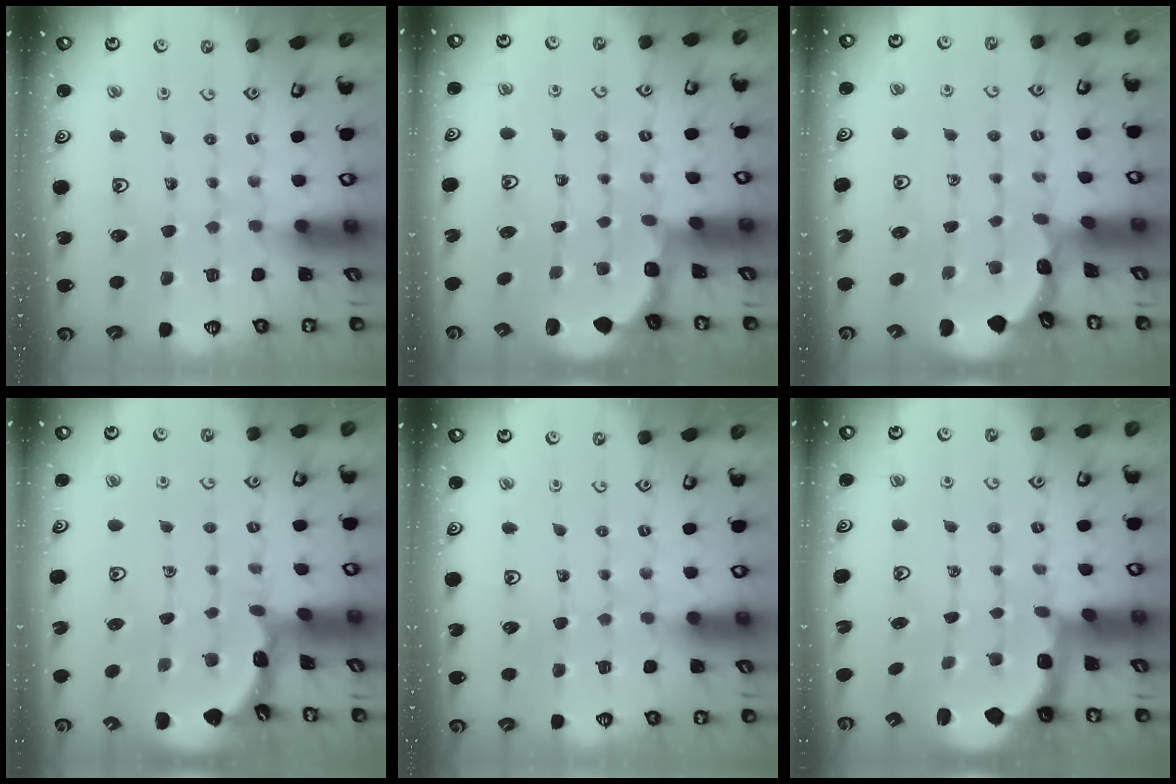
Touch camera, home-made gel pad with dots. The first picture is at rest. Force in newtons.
{"total": 1.8, "press": 1.6, "slide": 0.7}
{"total": 0.6, "press": 0.6, "slide": 0.2}
{"total": 1.6, "press": 1.6, "slide": 0.1}
{"total": 0.0}
{"total": 2.2, "press": 1.5, "slide": 1.6}